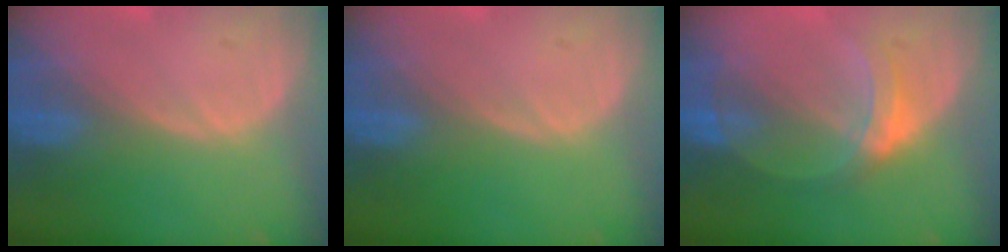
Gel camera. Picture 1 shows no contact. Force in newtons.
{"total": 0.0}
{"total": 5.2, "press": 4.8, "slide": 1.8}